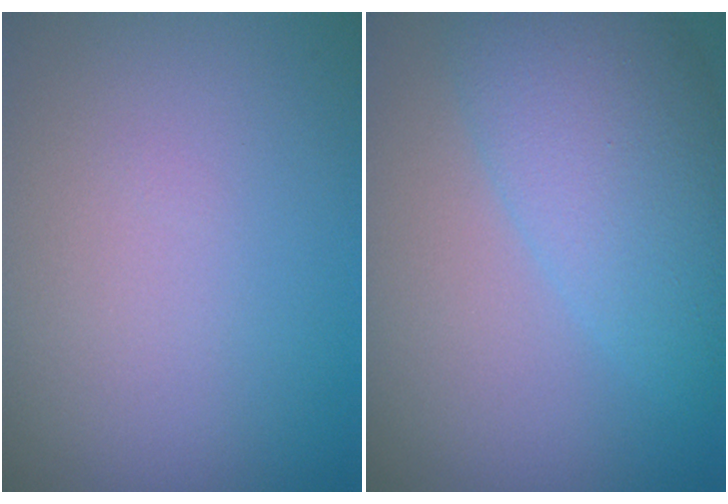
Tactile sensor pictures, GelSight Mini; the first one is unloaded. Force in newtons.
{"total": 7.0, "press": 7.0, "slide": 0.3}